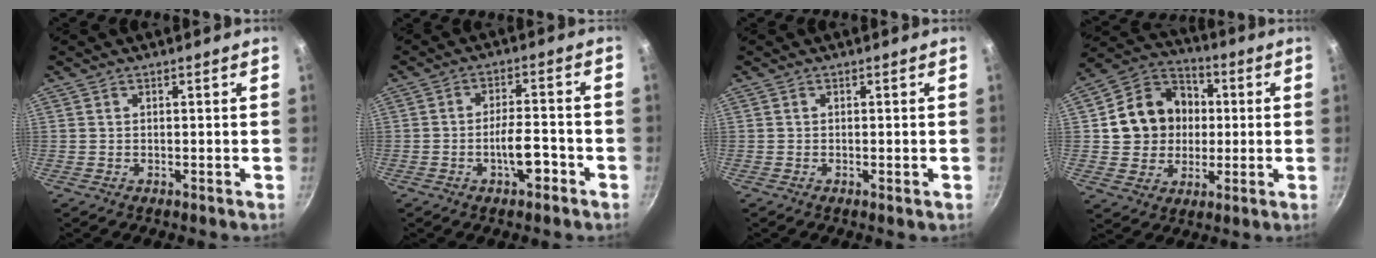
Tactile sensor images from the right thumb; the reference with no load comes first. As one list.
[{"total": 7.3, "force": [-2.9, 2.4, 6.3], "torque": [-0.099, 0.023, -0.051]}, {"total": 0.8, "force": [-0.2, 0.2, 0.8], "torque": [-0.014, 0.000, -0.005]}, {"total": 14.8, "force": [1.2, 13.1, 6.9], "torque": [-0.087, 0.025, 0.016]}]